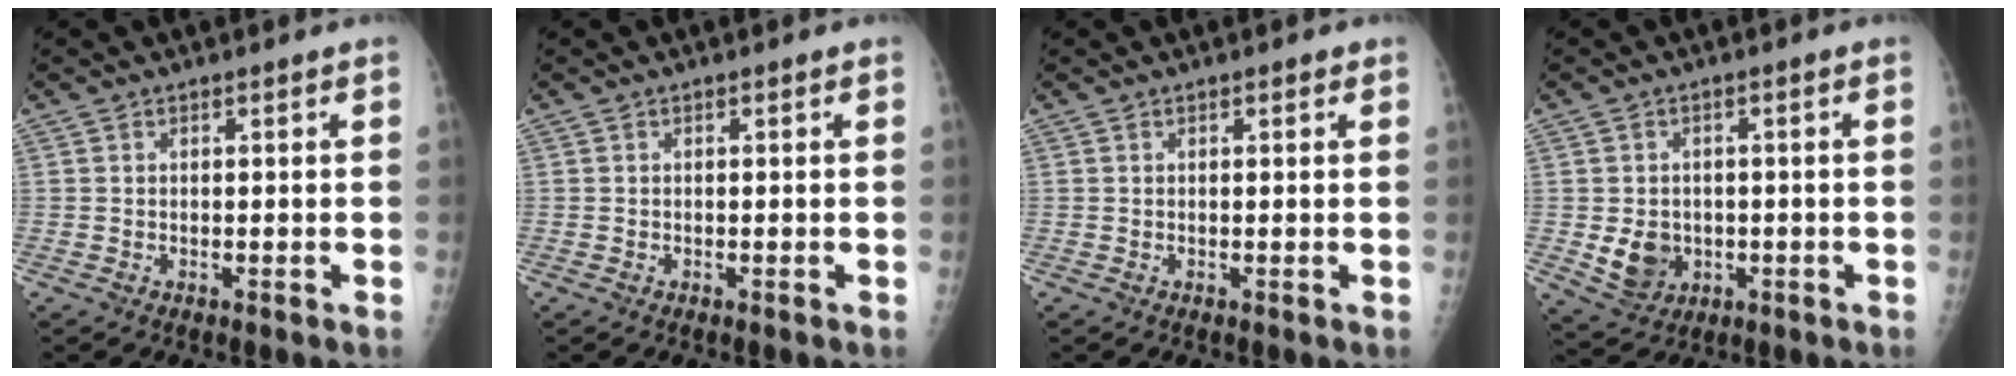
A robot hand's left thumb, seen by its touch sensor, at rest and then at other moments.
{"total": 0.0}
{"total": 0.8, "force": [0.4, 0.3, 0.6], "torque": [-0.008, 0.000, 0.003]}
{"total": 6.2, "force": [-1.0, 5.3, 3.0], "torque": [-0.029, 0.002, -0.001]}